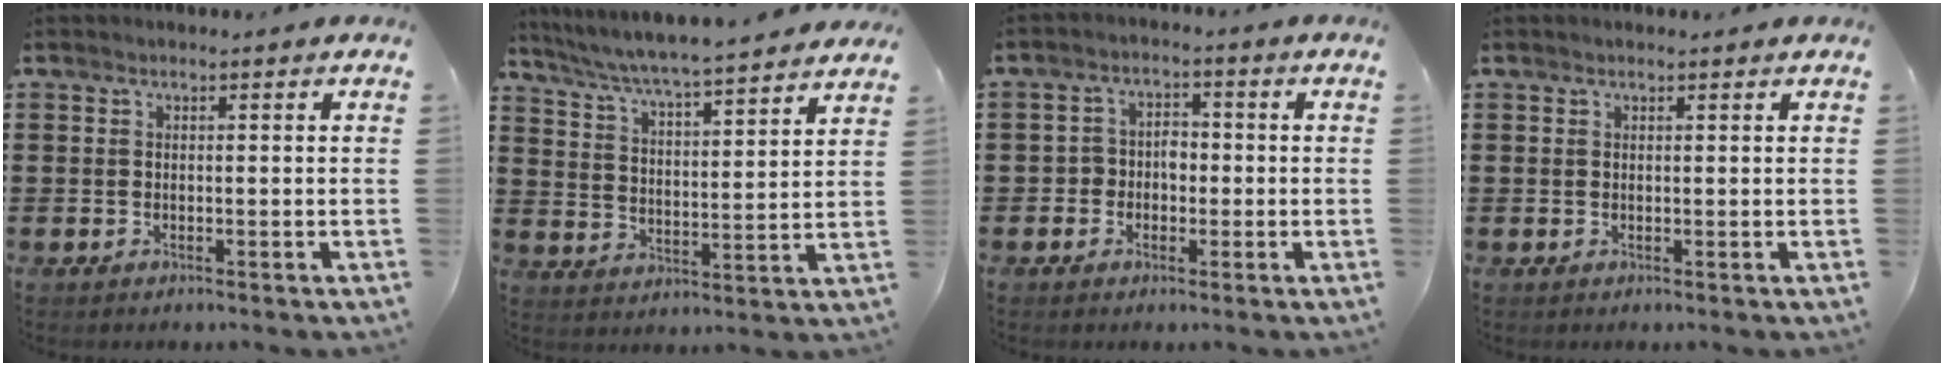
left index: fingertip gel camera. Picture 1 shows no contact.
{"total": 4.7, "force": [4.5, -0.6, 1.3], "torque": [-0.048, -0.037, 0.069]}
{"total": 3.0, "force": [-1.1, 2.6, 1.1], "torque": [-0.032, 0.010, -0.028]}
{"total": 0.0}